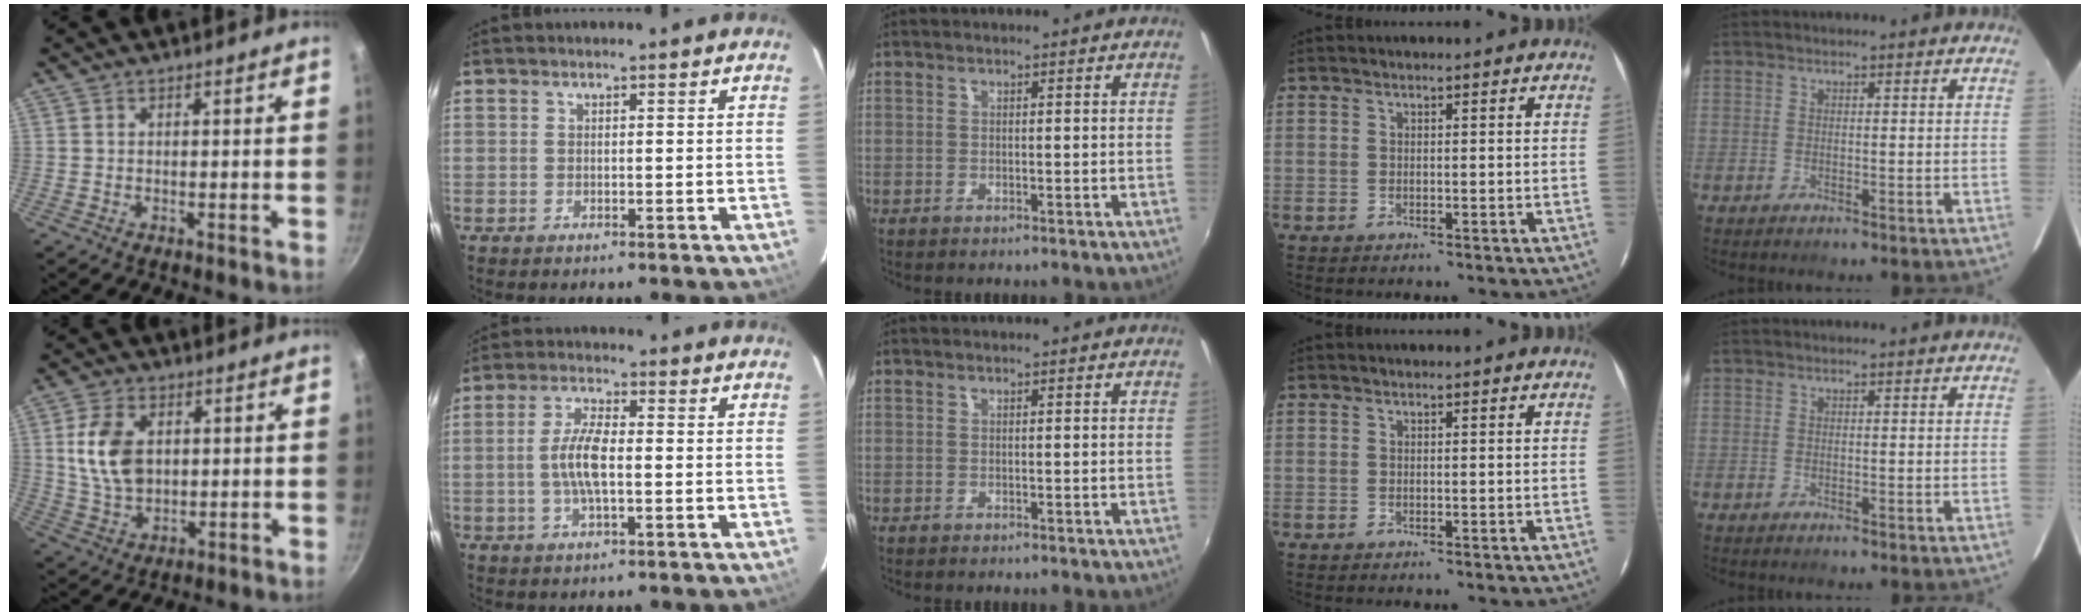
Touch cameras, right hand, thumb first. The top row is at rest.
{"thumb": {"total": 10.7, "force": [1.9, 7.1, 7.7], "torque": [-0.132, -0.008, 0.040]}, "index": {"total": 6.6, "force": [-0.9, 1.8, 6.2], "torque": [-0.128, 0.006, -0.020]}}